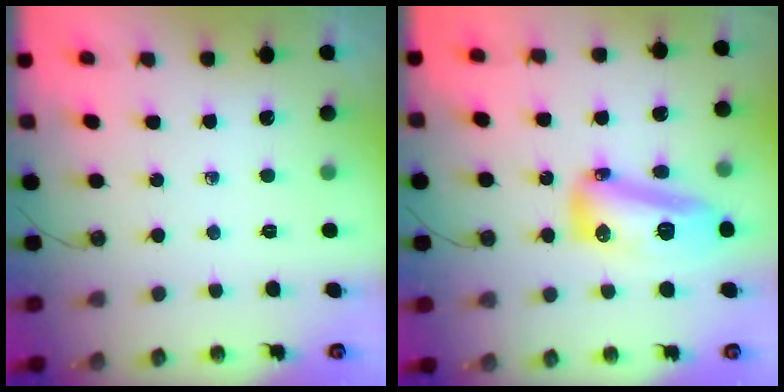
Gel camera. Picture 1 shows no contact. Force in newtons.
{"total": 14.6, "press": 14.5, "slide": 1.4}